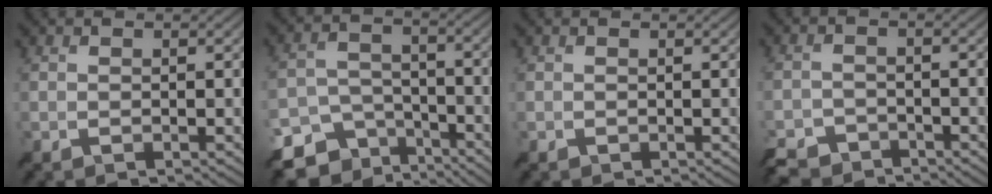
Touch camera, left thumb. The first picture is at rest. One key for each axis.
{"total": 9.9, "fx": -7.5, "fy": 5.7, "fz": 3.1, "tx": -0.076, "ty": -0.015, "tz": -0.114}
{"total": 0.0}
{"total": 4.3, "fx": -3.9, "fy": 1.5, "fz": 1.1, "tx": -0.021, "ty": -0.008, "tz": -0.083}